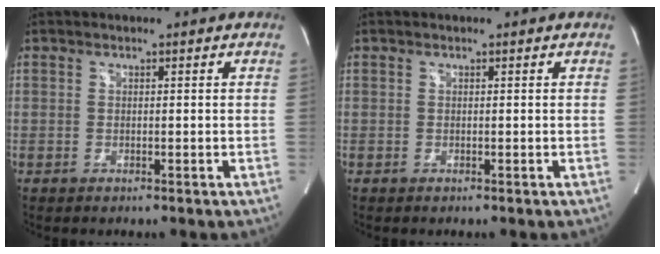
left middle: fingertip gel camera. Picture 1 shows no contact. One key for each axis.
{"total": 0.0}